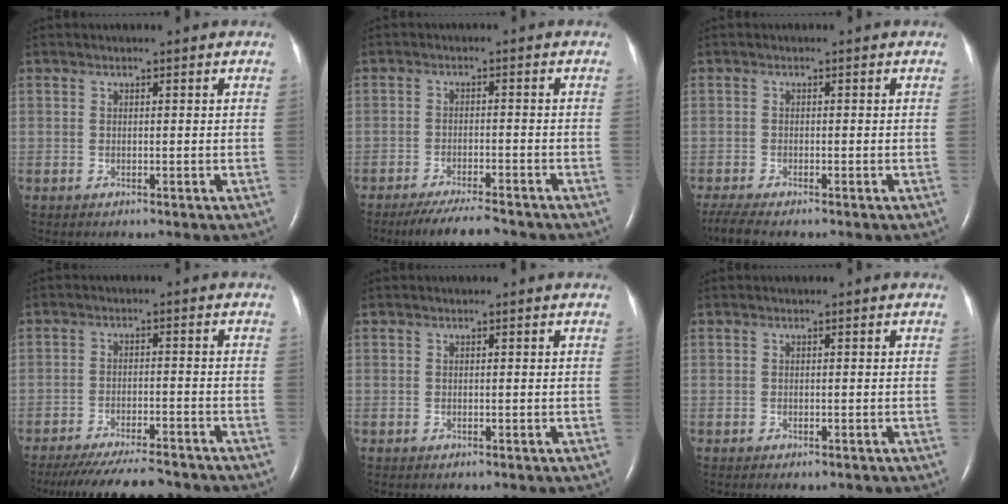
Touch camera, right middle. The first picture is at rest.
{"total": 7.2, "force": [-6.4, 0.6, 3.2], "torque": [-0.052, -0.018, -0.105]}
{"total": 4.1, "force": [-3.4, 0.3, 2.3], "torque": [-0.047, -0.012, -0.059]}
{"total": 13.2, "force": [-12.0, 1.7, 5.4], "torque": [-0.093, -0.022, -0.172]}
{"total": 0.0}
{"total": 0.6, "force": [-0.5, 0.2, 0.4], "torque": [-0.007, -0.002, -0.004]}